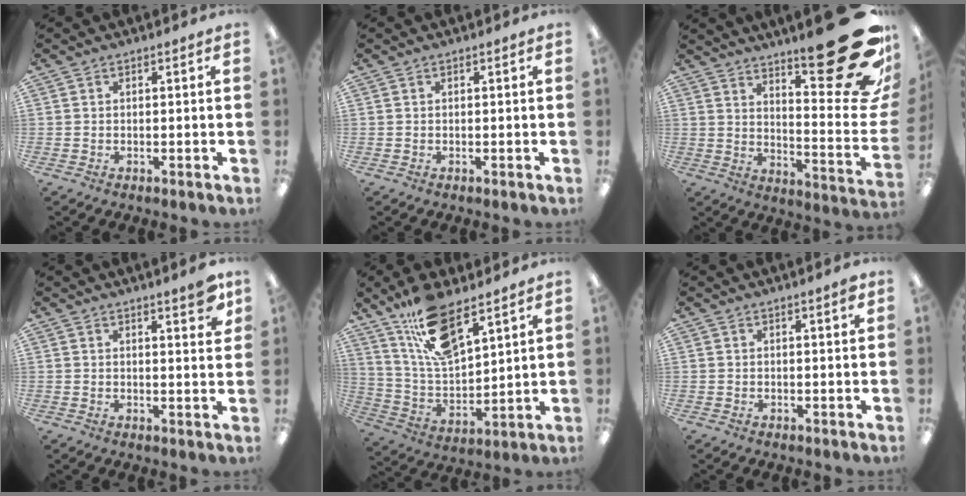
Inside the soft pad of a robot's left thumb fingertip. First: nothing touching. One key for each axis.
{"total": 0.0}
{"total": 26.7, "fx": 15.8, "fy": 7.3, "fz": 20.2, "tx": -0.254, "ty": -0.118, "tz": 0.260}
{"total": 5.0, "fx": 3.8, "fy": 1.0, "fz": 3.1, "tx": -0.038, "ty": -0.022, "tz": 0.060}
{"total": 15.7, "fx": 11.5, "fy": 5.2, "fz": 9.3, "tx": -0.187, "ty": -0.051, "tz": 0.204}
{"total": 1.9, "fx": 1.3, "fy": 0.1, "fz": 1.4, "tx": -0.021, "ty": -0.002, "tz": 0.020}